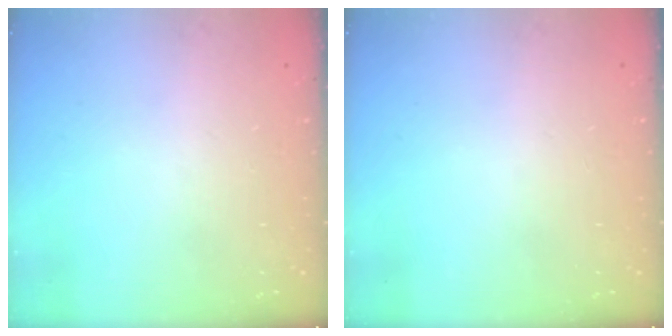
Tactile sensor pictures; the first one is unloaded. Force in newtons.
{"total": 0.0}